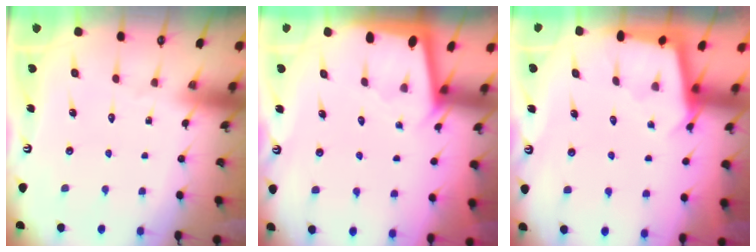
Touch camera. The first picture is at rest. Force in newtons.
{"total": 1.9, "press": 1.9, "slide": 0.1}
{"total": 2.9, "press": 2.9, "slide": 0.3}